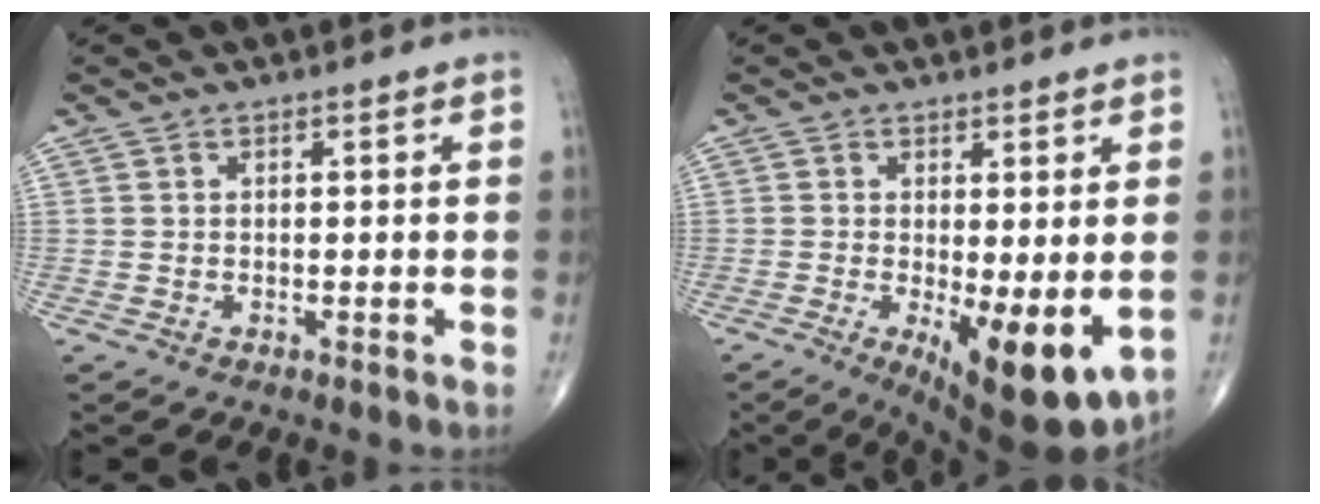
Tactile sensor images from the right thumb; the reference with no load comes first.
{"total": 11.4, "force": [-2.3, 3.8, 10.6], "torque": [-0.148, -0.027, -0.024]}